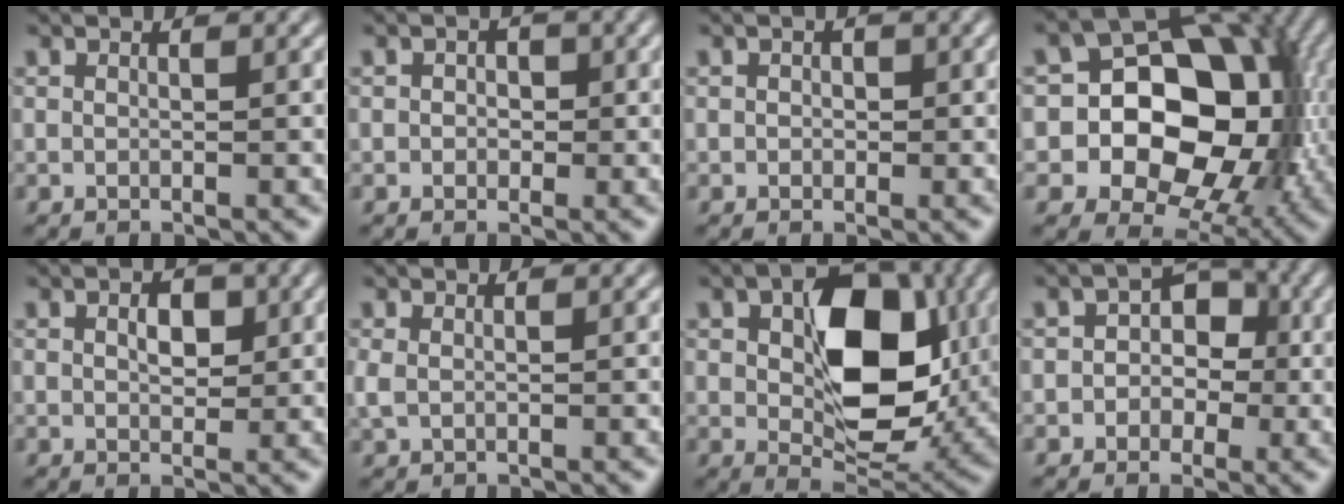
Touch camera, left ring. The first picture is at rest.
{"total": 1.7, "force": [-0.1, 1.5, 0.9], "torque": [-0.008, 0.020, -0.010]}
{"total": 0.7, "force": [-0.3, 0.5, 0.2], "torque": [-0.005, 0.013, -0.003]}
{"total": 14.4, "force": [-1.3, 10.8, 9.4], "torque": [-0.098, 0.014, -0.033]}
{"total": 1.4, "force": [0.2, 0.8, 1.1], "torque": [-0.025, 0.004, 0.012]}
{"total": 0.9, "force": [-0.3, 0.7, 0.5], "torque": [-0.023, 0.003, 0.006]}
{"total": 10.3, "force": [1.5, 6.1, 8.2], "torque": [-0.131, 0.000, 0.042]}
{"total": 3.6, "force": [-0.4, 2.8, 2.2], "torque": [-0.007, 0.011, -0.010]}